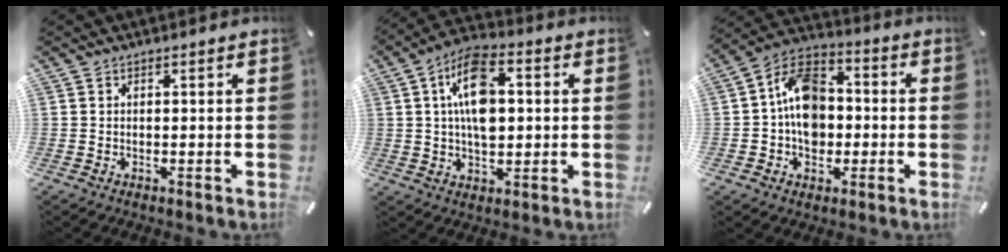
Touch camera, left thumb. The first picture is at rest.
{"total": 12.3, "force": [2.0, 7.3, 9.7], "torque": [-0.179, 0.006, 0.033]}
{"total": 12.5, "force": [-1.0, 9.9, 7.5], "torque": [-0.133, 0.025, -0.017]}